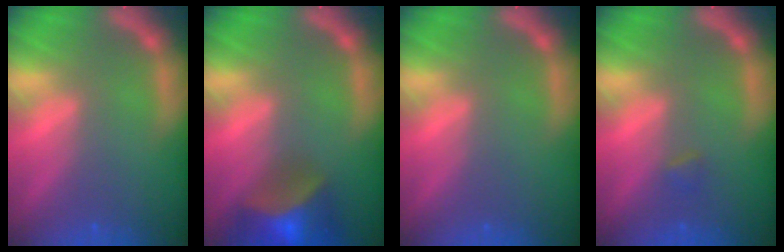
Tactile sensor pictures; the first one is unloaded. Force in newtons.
{"total": 8.4}
{"total": 0.0}
{"total": 0.9}